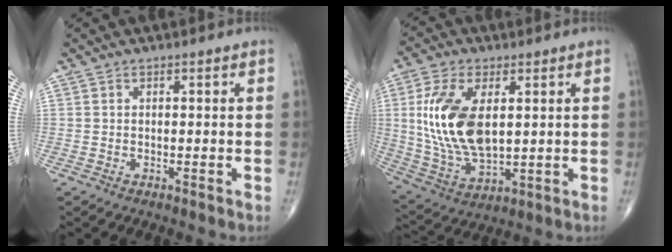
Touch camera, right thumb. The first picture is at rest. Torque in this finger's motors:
{"motor_torque": [-0.68, 1.34, 1.25, 0.25, 0.16]}